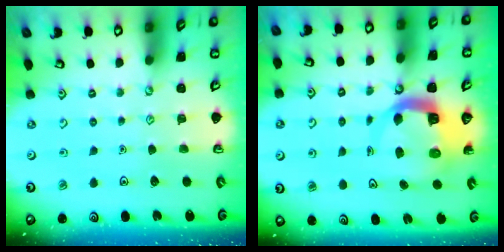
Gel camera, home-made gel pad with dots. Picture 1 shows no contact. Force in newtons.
{"total": 8.2, "press": 8.1, "slide": 1.1}